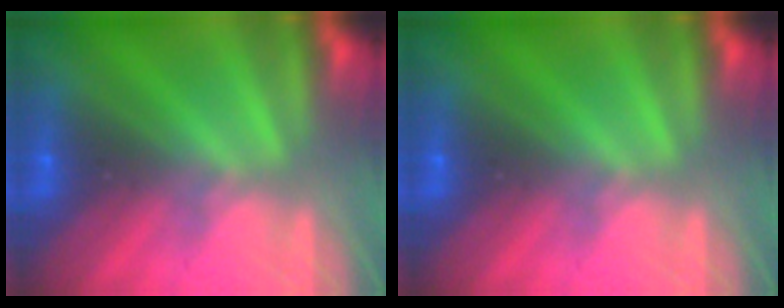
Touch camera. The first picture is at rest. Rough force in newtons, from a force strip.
{"total": 0.0}